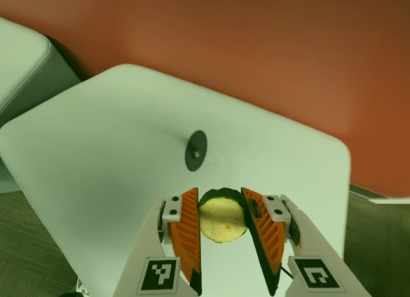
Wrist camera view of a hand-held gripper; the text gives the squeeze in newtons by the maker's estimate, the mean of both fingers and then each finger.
{"total": 11.5, "left": 12.1, "right": 10.9}